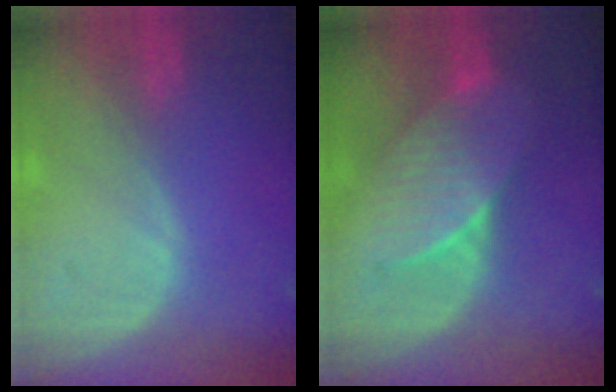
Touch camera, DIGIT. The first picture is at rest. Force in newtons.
{"total": 7.2, "press": 7.1, "slide": 1.5}